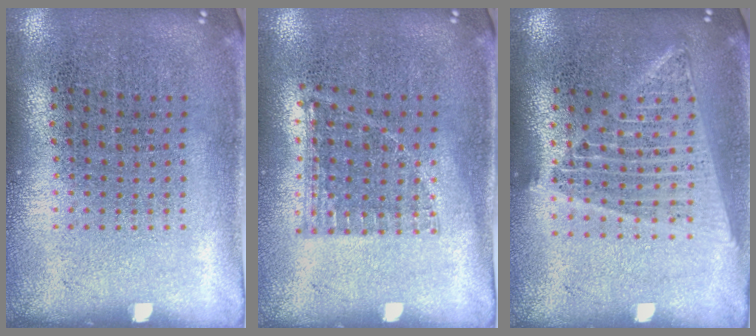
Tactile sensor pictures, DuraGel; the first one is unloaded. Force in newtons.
{"total": 0.8, "press": 0.7, "slide": 0.2}
{"total": 1.6, "press": 1.5, "slide": 0.7}